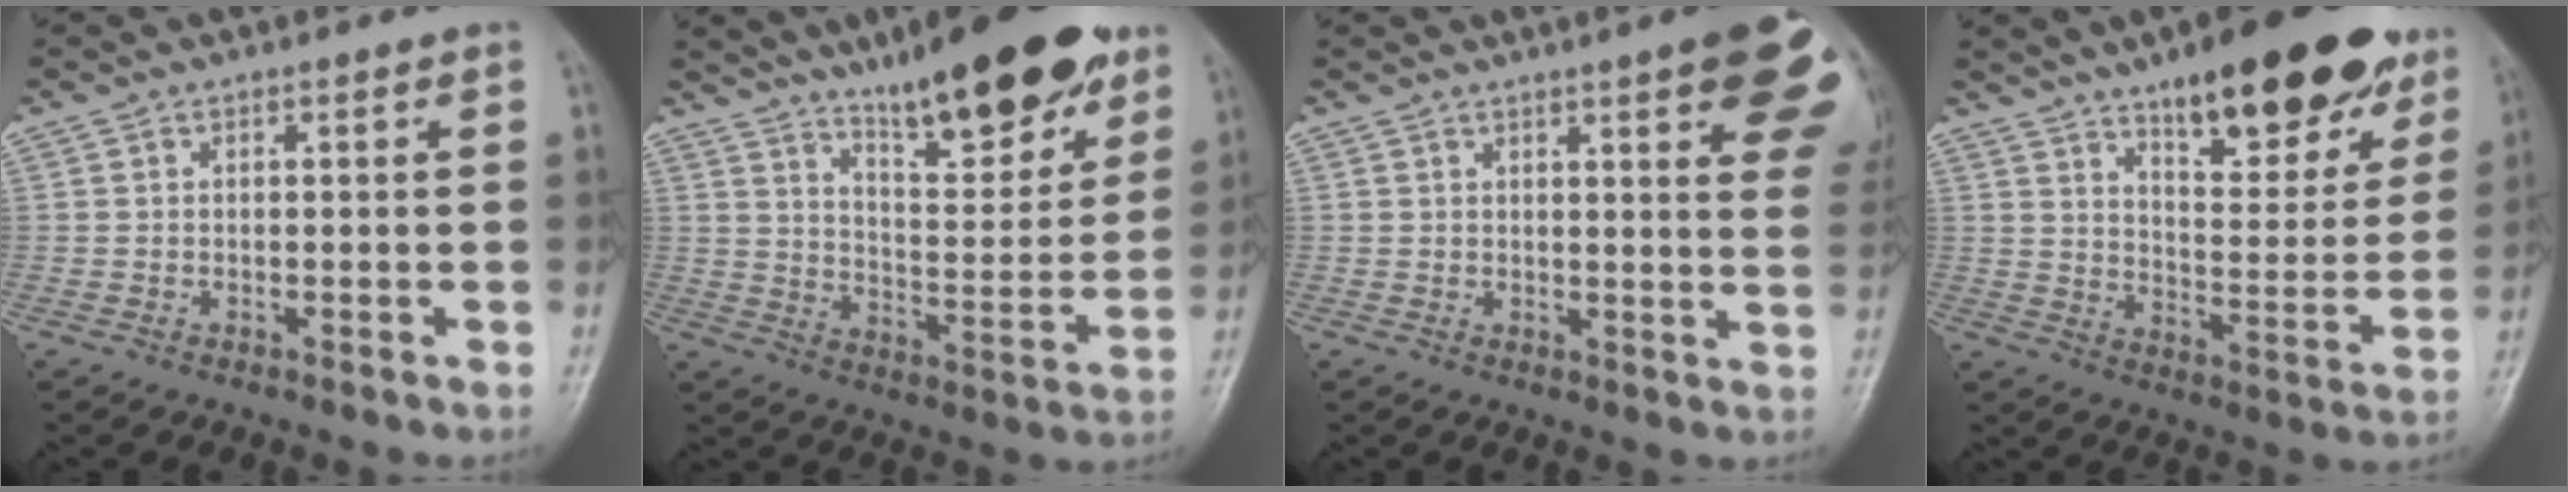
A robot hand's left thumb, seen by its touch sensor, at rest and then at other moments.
{"total": 19.4, "force": [13.5, 5.1, 13.0], "torque": [-0.153, -0.070, 0.213]}
{"total": 15.3, "force": [7.3, 3.4, 13.0], "torque": [-0.143, -0.021, 0.079]}
{"total": 23.6, "force": [15.1, 8.4, 16.1], "torque": [-0.174, -0.056, 0.221]}